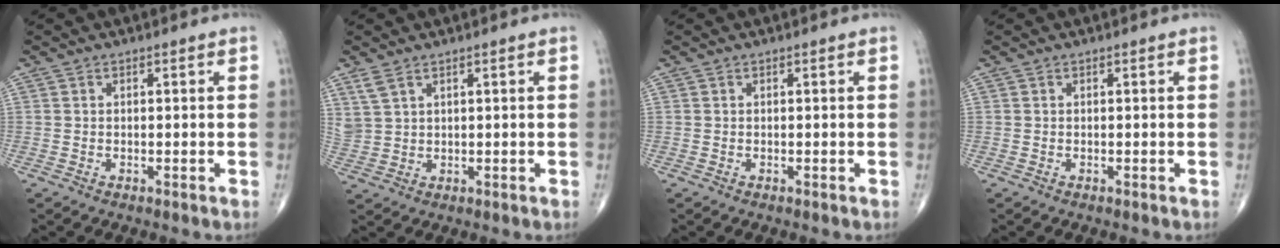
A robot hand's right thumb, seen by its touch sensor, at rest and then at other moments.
{"total": 3.5, "force": [2.5, 1.6, 1.8], "torque": [-0.041, -0.005, 0.063]}
{"total": 0.0}
{"total": 0.0}